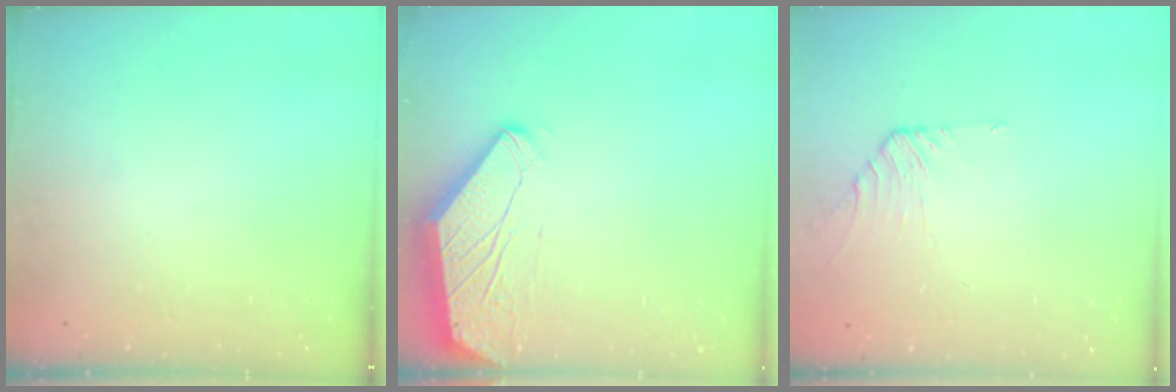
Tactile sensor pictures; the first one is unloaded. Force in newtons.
{"total": 0.0}
{"total": 1.9, "press": 1.8, "slide": 0.6}